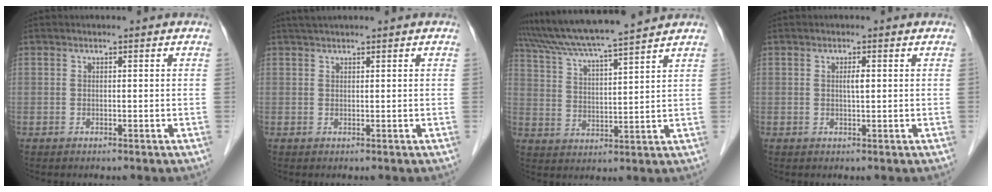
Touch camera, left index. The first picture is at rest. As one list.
[{"total": 1.4, "force": [1.2, -0.2, 0.7], "torque": [-0.011, 0.011, 0.027]}, {"total": 13.0, "force": [11.7, -1.2, 5.6], "torque": [-0.106, 0.018, 0.196]}, {"total": 1.4, "force": [0.2, 0.1, 1.3], "torque": [-0.023, 0.001, 0.005]}]